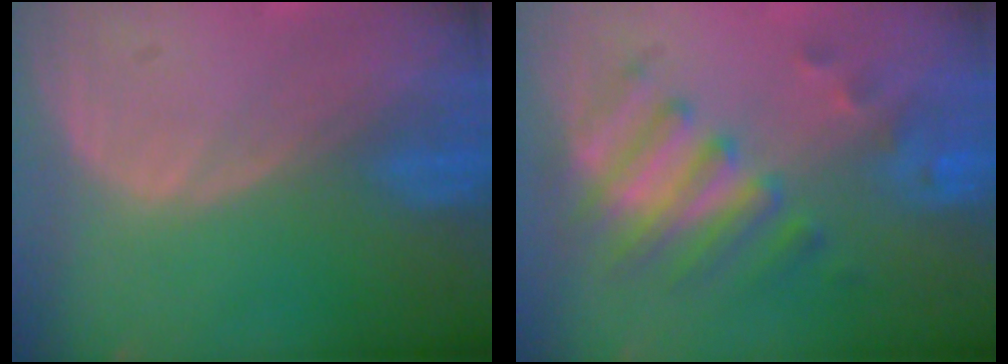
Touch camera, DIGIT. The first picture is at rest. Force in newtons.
{"total": 8.0, "press": 7.0, "slide": 3.9}